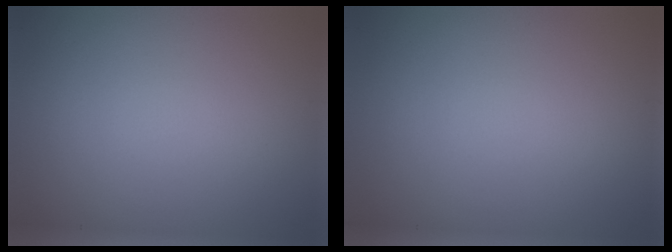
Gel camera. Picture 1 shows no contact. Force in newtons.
{"total": 0.0}